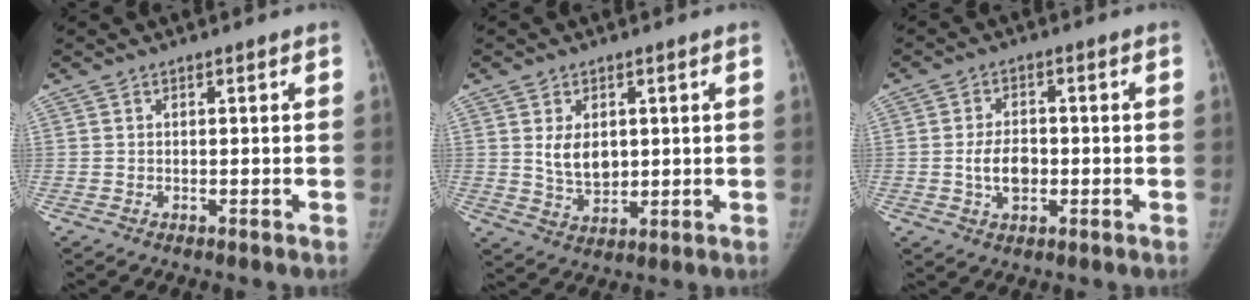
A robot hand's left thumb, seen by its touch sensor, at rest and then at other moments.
{"total": 6.3, "force": [1.3, 4.3, 4.5], "torque": [-0.056, -0.015, 0.035]}
{"total": 5.8, "force": [-0.9, 3.8, 4.3], "torque": [-0.069, 0.007, -0.015]}